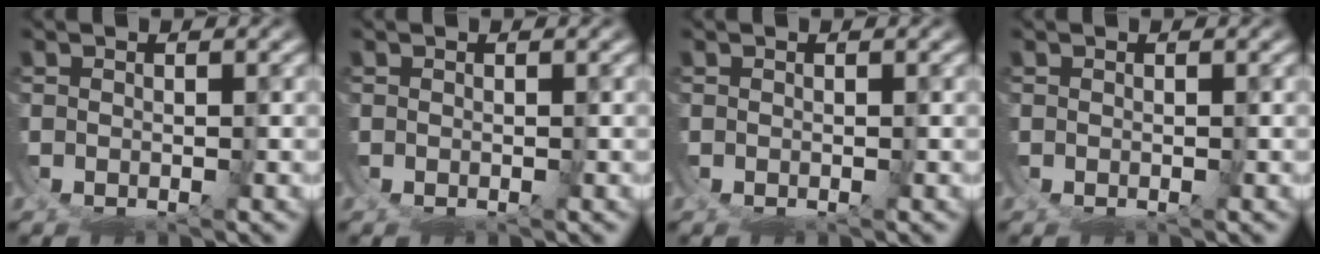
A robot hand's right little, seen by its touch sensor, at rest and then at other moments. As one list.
[{"total": 0.0}, {"total": 0.0}, {"total": 0.0}]